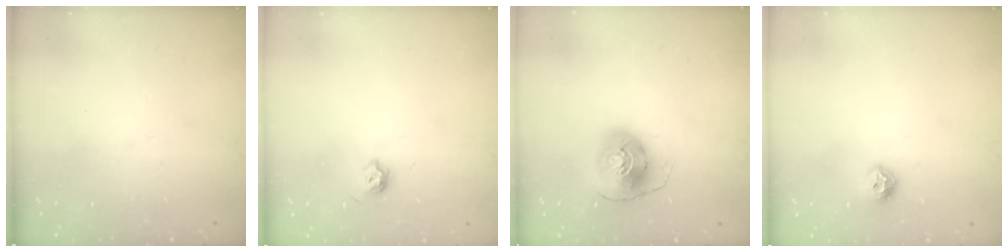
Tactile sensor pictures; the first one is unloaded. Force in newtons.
{"total": 4.7, "press": 4.6, "slide": 1.2}
{"total": 8.1, "press": 8.0, "slide": 1.2}
{"total": 6.8, "press": 6.8, "slide": 0.3}